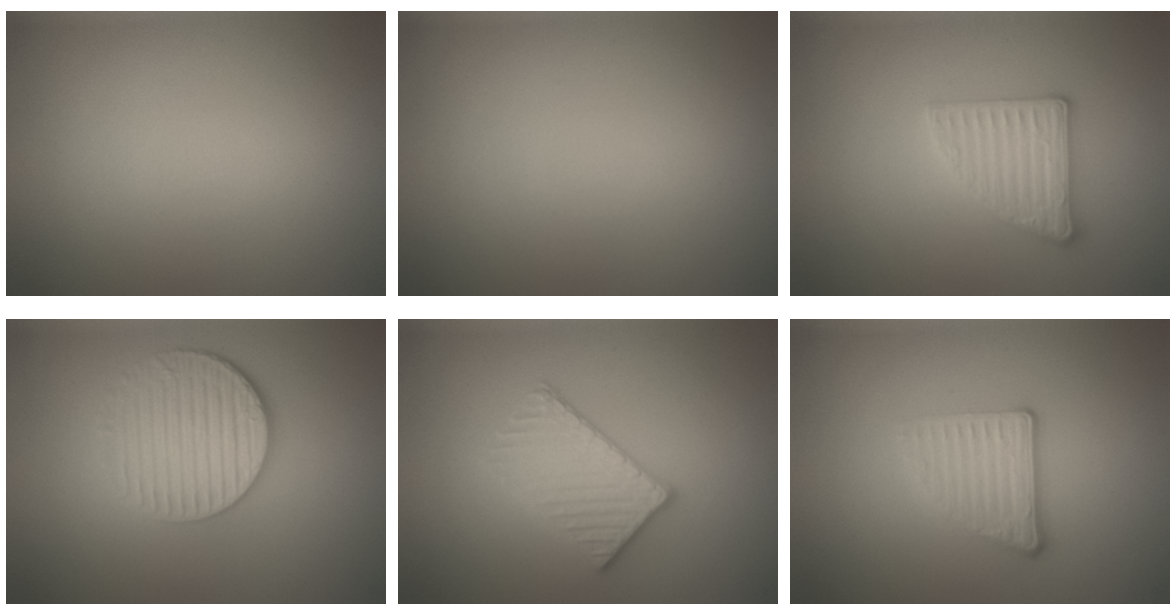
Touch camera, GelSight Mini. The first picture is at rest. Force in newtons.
{"total": 0.0}
{"total": 2.9, "press": 2.8, "slide": 0.5}
{"total": 4.0, "press": 3.4, "slide": 2.0}
{"total": 3.5, "press": 3.1, "slide": 1.7}
{"total": 3.4, "press": 2.4, "slide": 2.4}